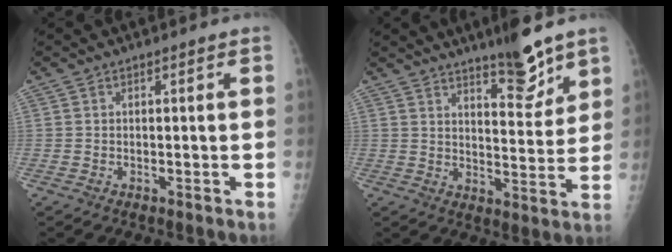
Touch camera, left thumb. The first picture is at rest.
{"total": 8.8, "force": [6.7, 2.0, 5.3], "torque": [-0.061, -0.054, 0.109]}